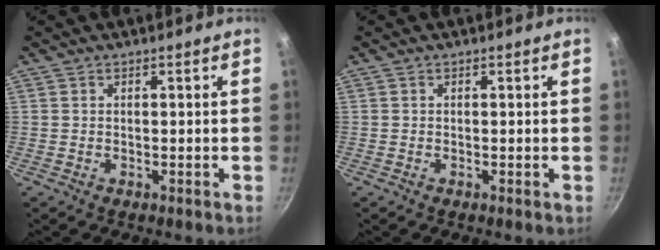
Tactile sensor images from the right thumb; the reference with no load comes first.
{"total": 0.0}